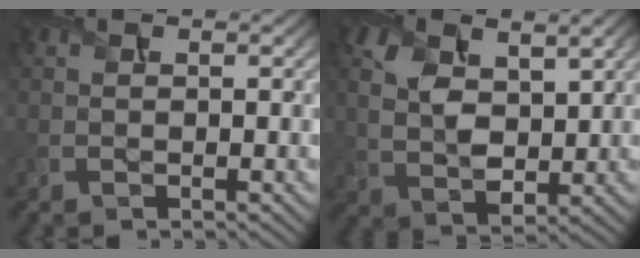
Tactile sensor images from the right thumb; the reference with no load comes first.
{"total": 7.4, "force": [2.4, 4.0, 5.7], "torque": [-0.129, -0.002, 0.041]}